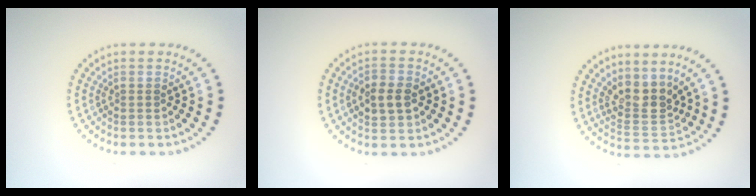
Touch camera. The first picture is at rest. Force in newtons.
{"total": 2.7, "press": 2.7, "slide": 0.0}
{"total": 3.2, "press": 2.5, "slide": 2.0}